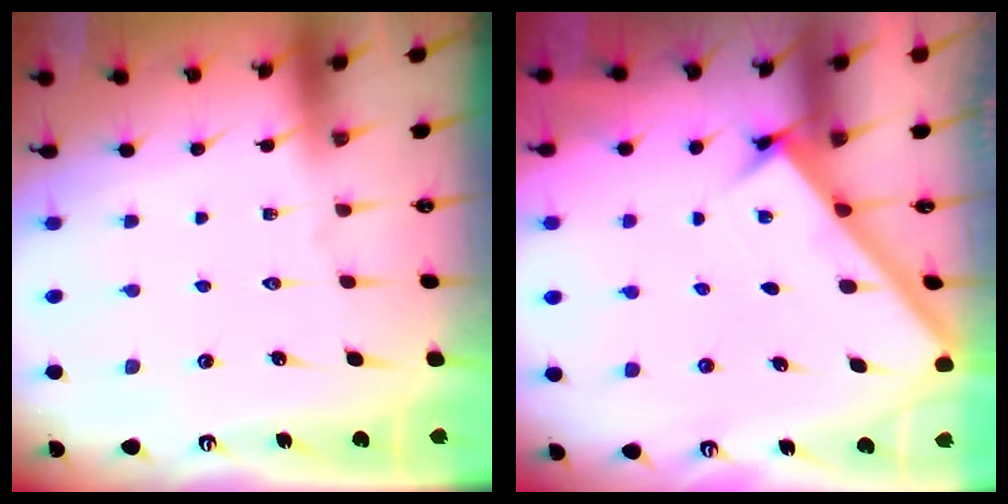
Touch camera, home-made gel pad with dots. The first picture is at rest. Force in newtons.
{"total": 2.8, "press": 2.7, "slide": 0.3}